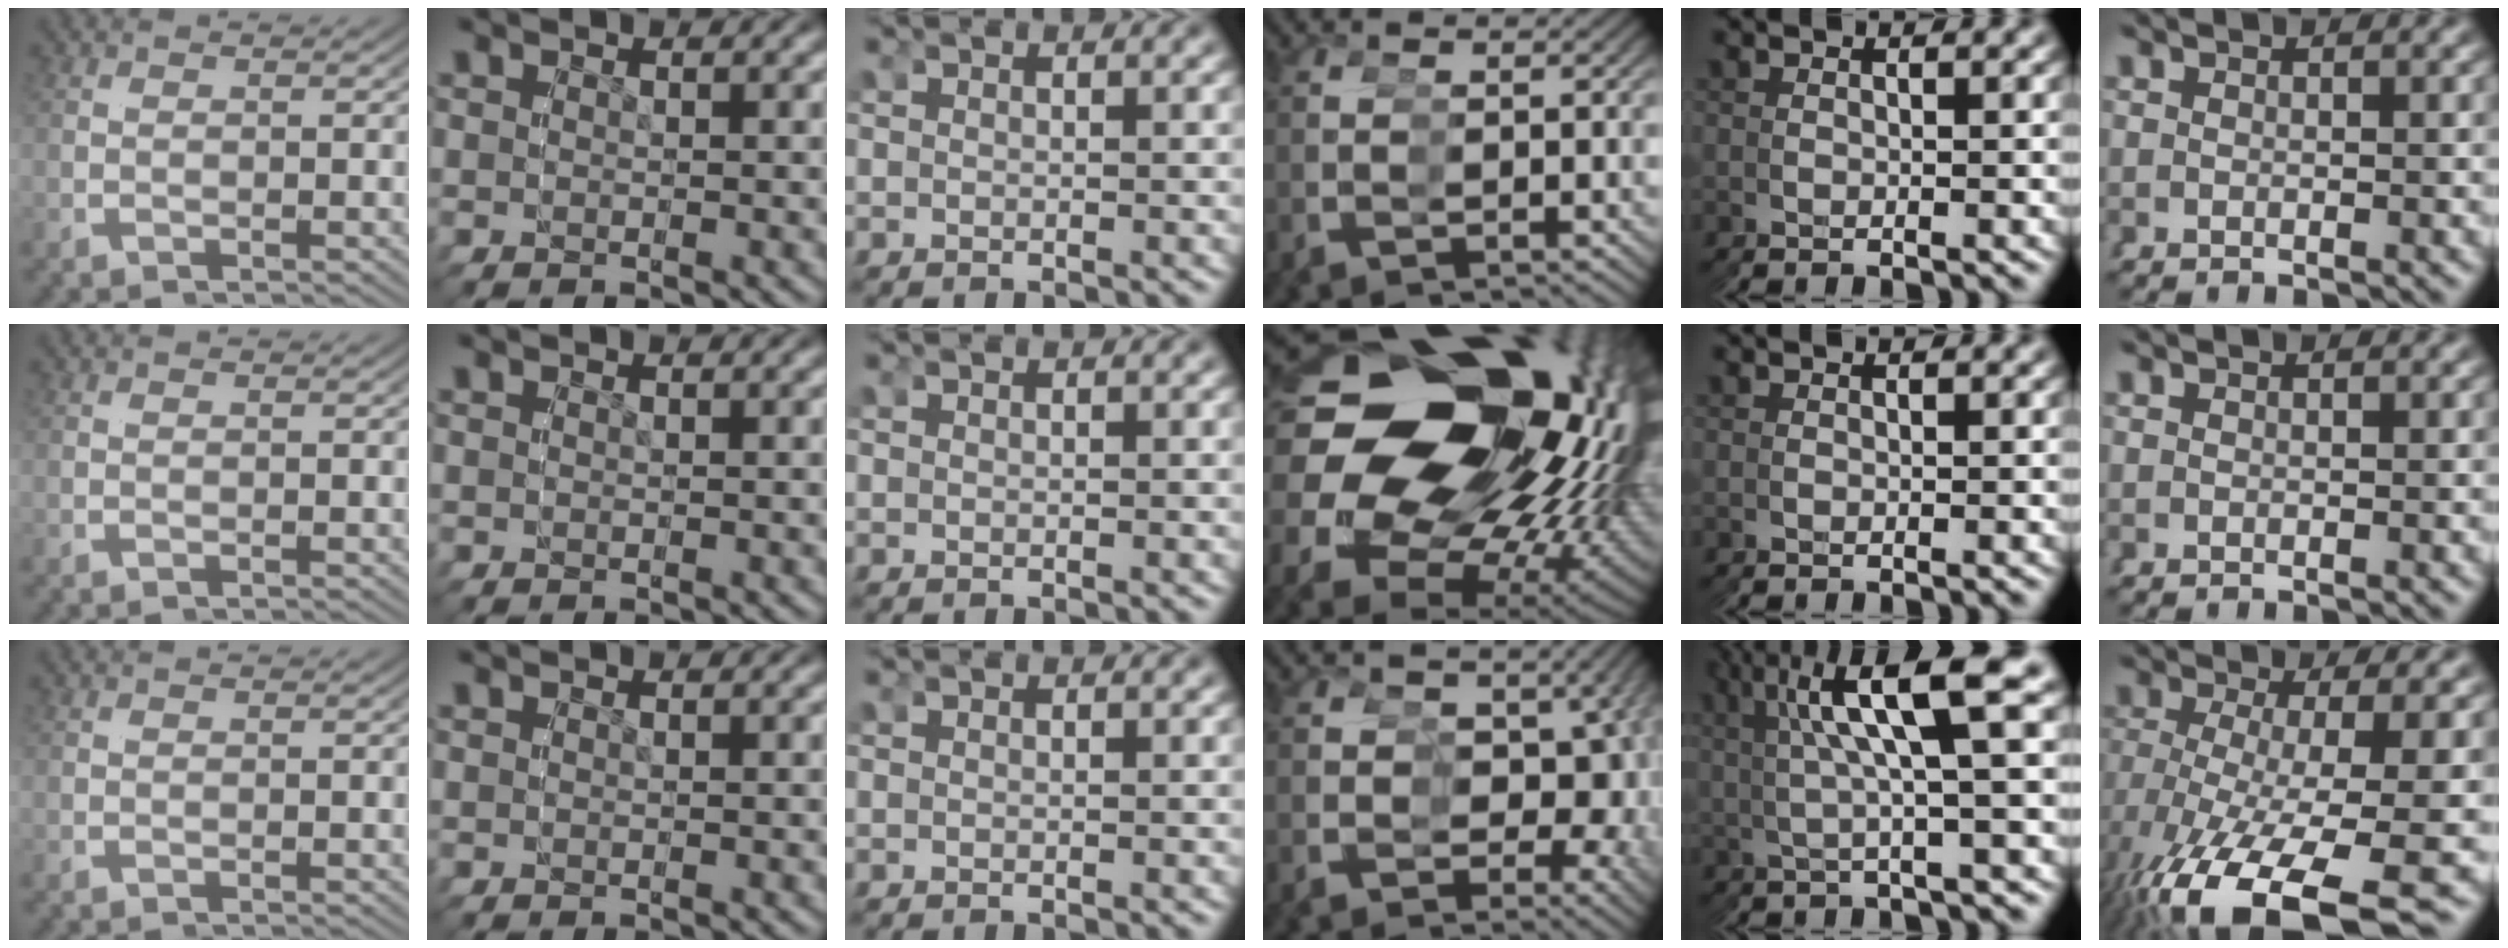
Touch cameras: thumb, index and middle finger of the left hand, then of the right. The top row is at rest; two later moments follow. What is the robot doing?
{"motion": "grasp_and_lifting", "object": "legos"}